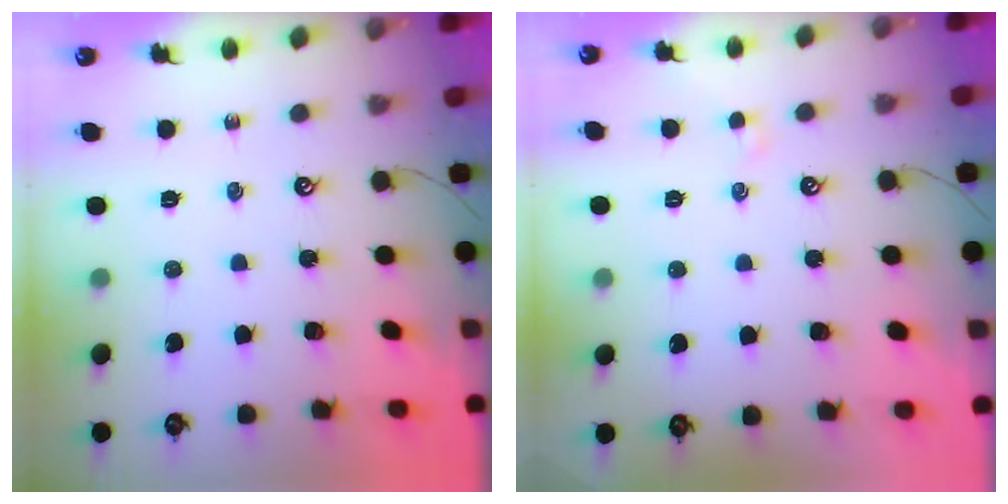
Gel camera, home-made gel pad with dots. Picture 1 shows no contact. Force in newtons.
{"total": 0.6, "press": 0.3, "slide": 0.5}